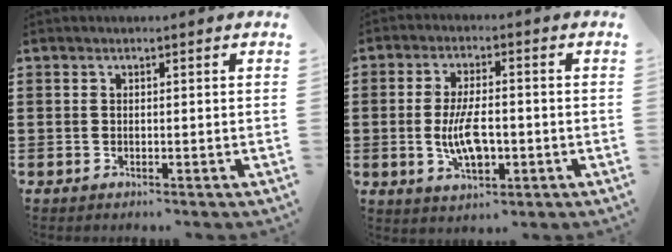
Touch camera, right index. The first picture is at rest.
{"total": 7.4, "force": [-1.2, 3.2, 6.6], "torque": [-0.133, 0.000, -0.024]}